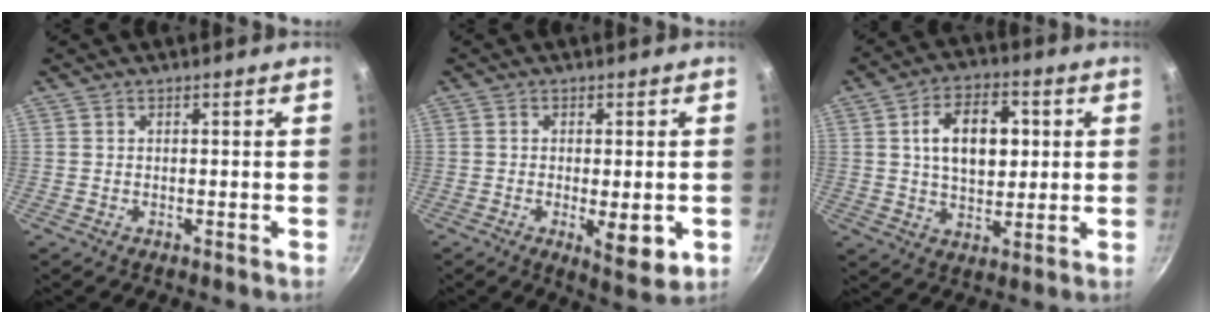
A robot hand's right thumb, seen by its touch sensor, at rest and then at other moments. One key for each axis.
{"total": 7.1, "fx": -1.7, "fy": 2.3, "fz": 6.5, "tx": -0.092, "ty": -0.014, "tz": -0.019}
{"total": 12.4, "fx": 2.3, "fy": 7.8, "fz": 9.3, "tx": -0.124, "ty": 0.003, "tz": 0.035}